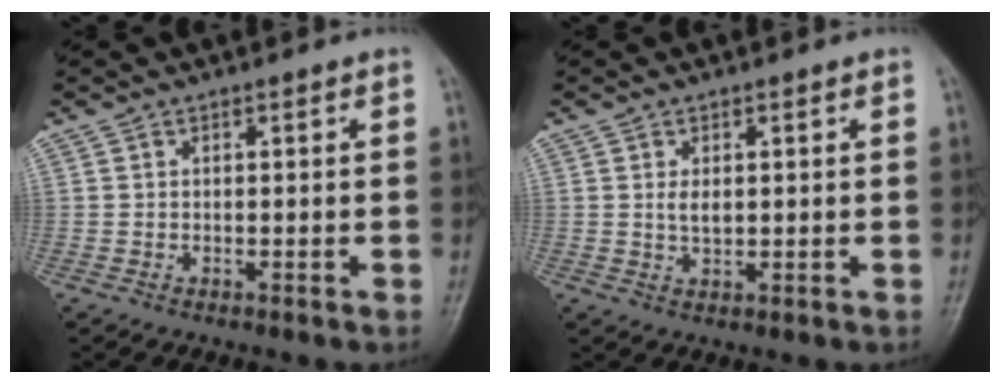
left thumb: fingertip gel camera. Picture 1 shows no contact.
{"total": 2.5, "force": [0.5, 1.4, 2.0], "torque": [-0.031, -0.006, 0.012]}